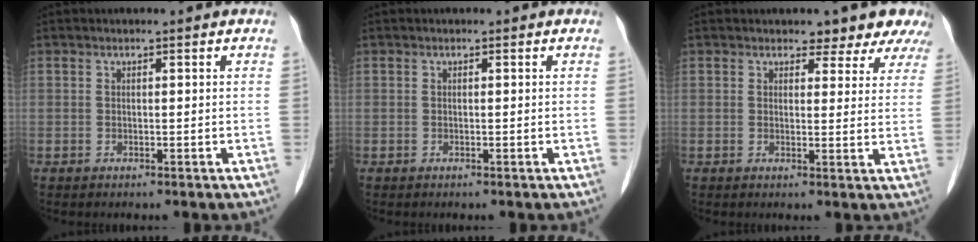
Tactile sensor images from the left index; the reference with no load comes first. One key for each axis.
{"total": 0.0}
{"total": 5.9, "fx": 5.4, "fy": 2.1, "fz": 1.0, "tx": 0.002, "ty": -0.005, "tz": 0.042}